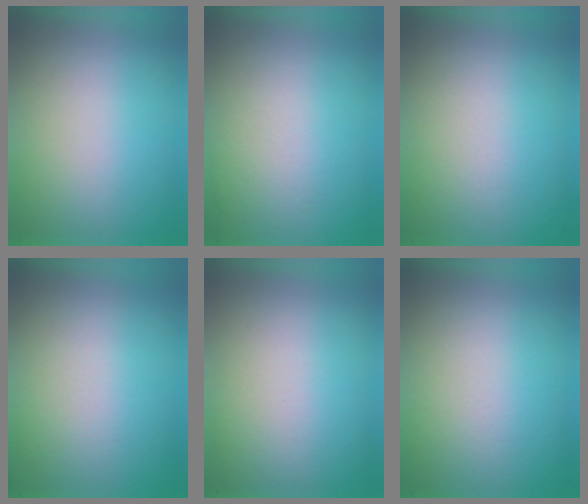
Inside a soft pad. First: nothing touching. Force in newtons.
{"total": 2.4}
{"total": 2.6}
{"total": 2.7}
{"total": 1.4}
{"total": 2.5}